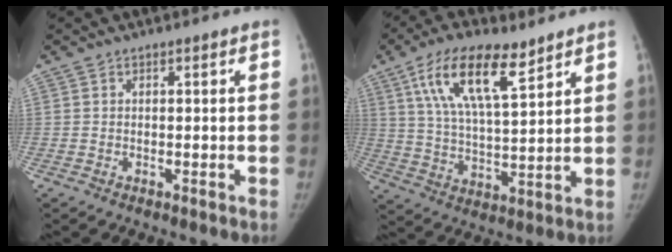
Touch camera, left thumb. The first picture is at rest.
{"total": 14.8, "force": [8.2, 5.3, 11.1], "torque": [-0.184, -0.026, 0.153]}